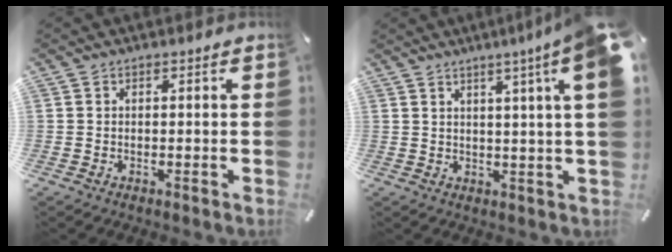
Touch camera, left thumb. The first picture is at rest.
{"total": 9.5, "force": [4.5, -0.2, 8.3], "torque": [-0.130, -0.025, 0.070]}